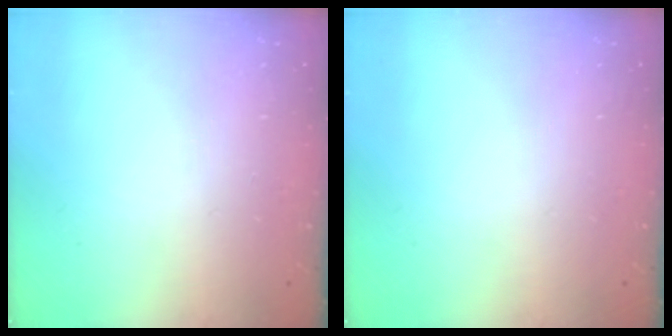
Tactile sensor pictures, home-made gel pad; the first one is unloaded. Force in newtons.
{"total": 0.0}